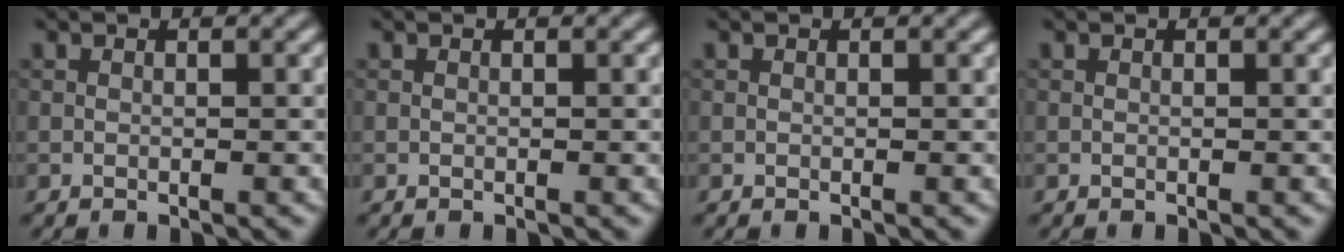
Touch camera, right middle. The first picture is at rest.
{"total": 0.0}
{"total": 0.0}
{"total": 0.0}